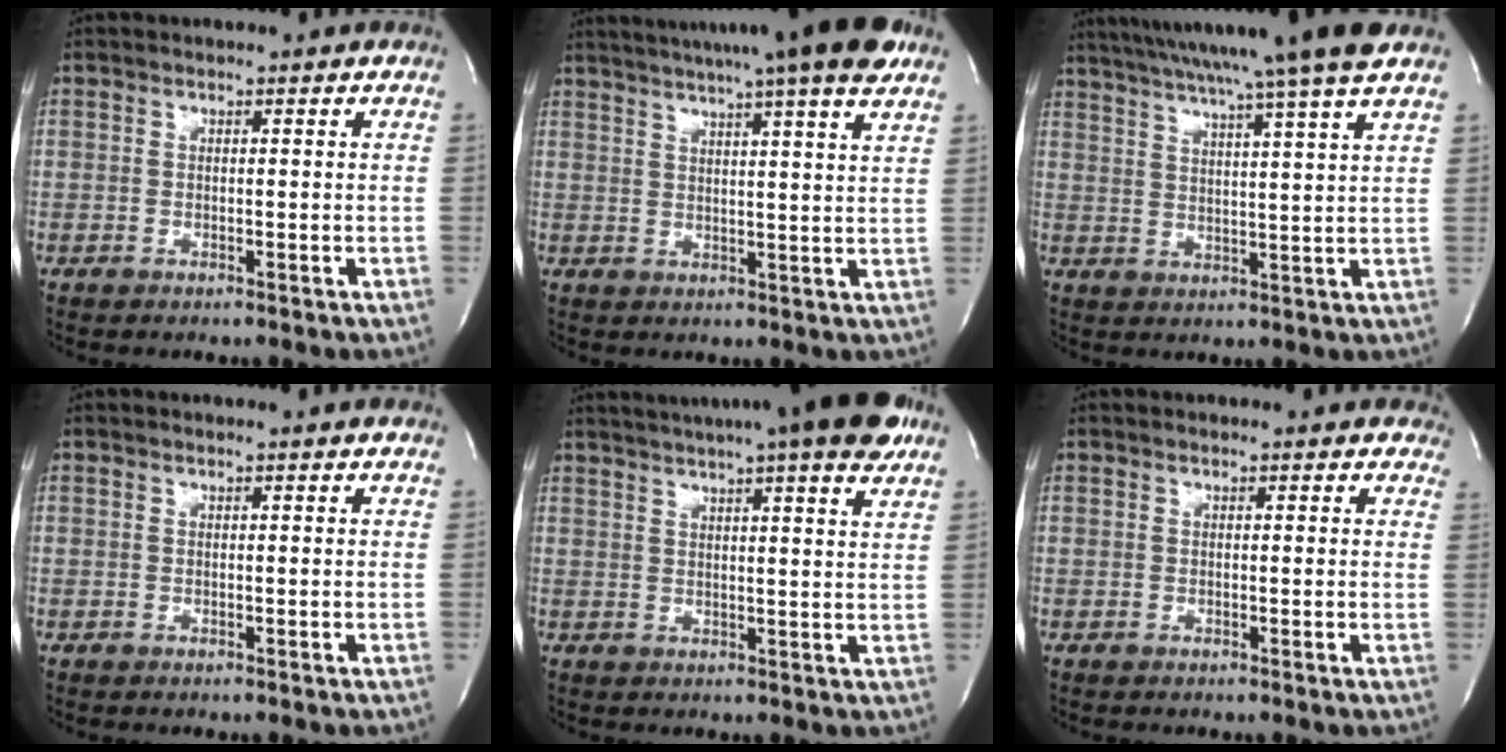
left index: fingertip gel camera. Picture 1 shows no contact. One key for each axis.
{"total": 17.1, "fx": 13.8, "fy": 0.1, "fz": 10.1, "tx": -0.168, "ty": 0.013, "tz": 0.180}
{"total": 18.2, "fx": 15.3, "fy": -1.9, "fz": 9.7, "tx": -0.172, "ty": -0.010, "tz": 0.212}
{"total": 2.2, "fx": 2.2, "fy": 0.4, "fz": 0.5, "tx": -0.014, "ty": 0.005, "tz": 0.015}
{"total": 17.5, "fx": 14.0, "fy": 1.3, "fz": 10.5, "tx": -0.166, "ty": 0.019, "tz": 0.178}
{"total": 6.1, "fx": 5.4, "fy": 2.3, "fz": 1.5, "tx": 0.002, "ty": 0.000, "tz": 0.039}